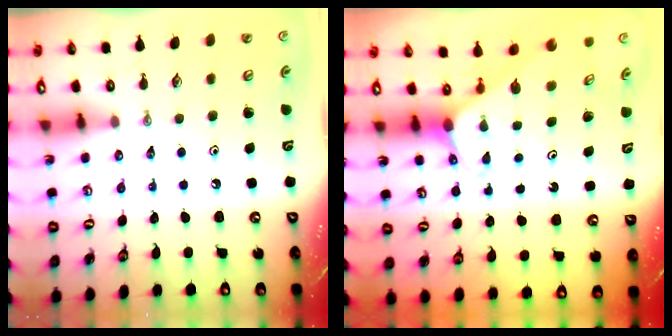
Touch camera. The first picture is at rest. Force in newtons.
{"total": 1.9, "press": 1.9, "slide": 0.1}